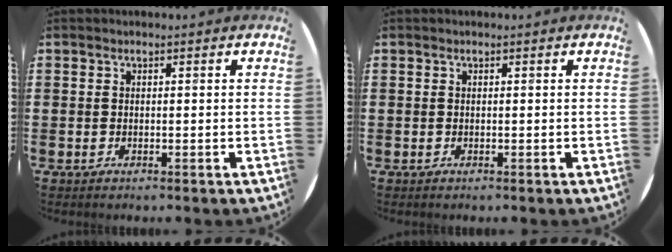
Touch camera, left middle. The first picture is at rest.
{"total": 0.0}